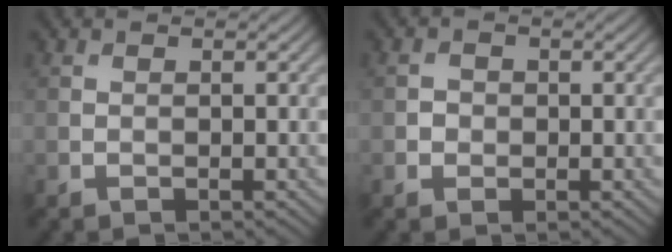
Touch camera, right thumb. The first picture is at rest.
{"total": 1.2, "force": [-0.2, 1.2, 0.3], "torque": [-0.002, -0.002, -0.007]}